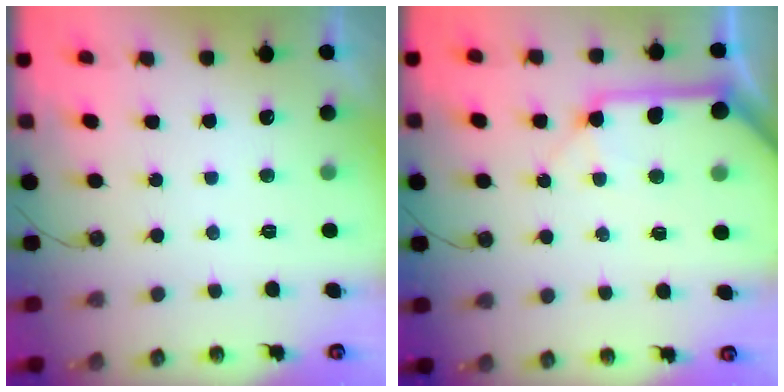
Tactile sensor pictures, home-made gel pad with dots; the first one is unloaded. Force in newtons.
{"total": 13.3, "press": 13.2, "slide": 1.8}